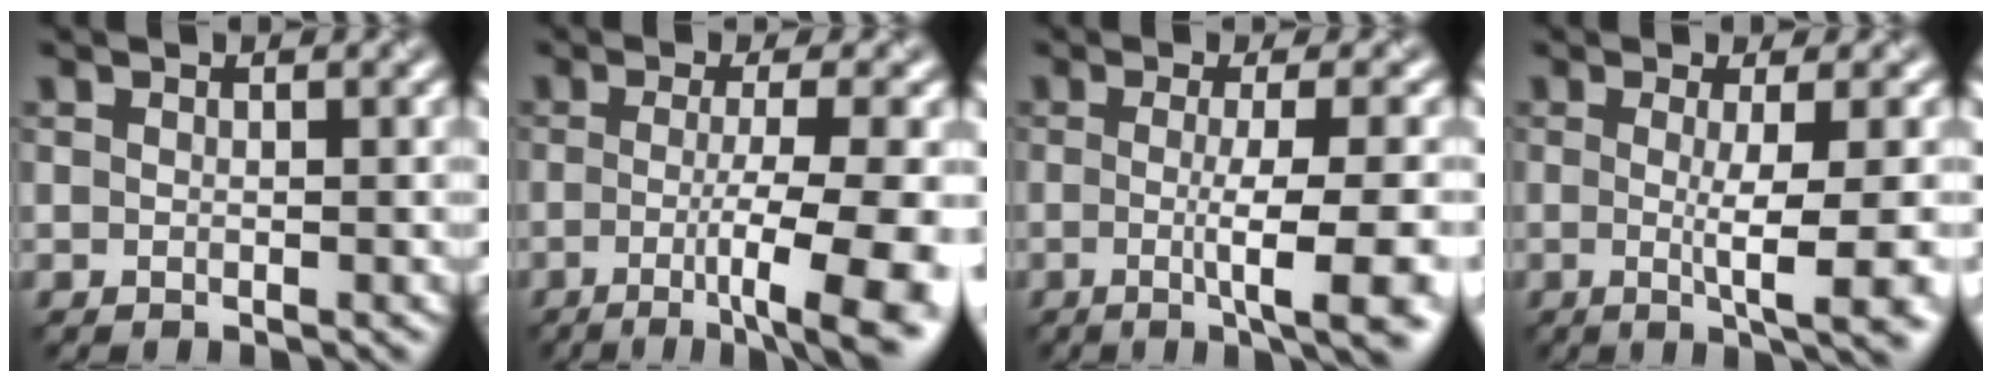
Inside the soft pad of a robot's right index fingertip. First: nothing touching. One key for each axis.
{"total": 9.3, "fx": -2.5, "fy": 2.1, "fz": 8.7, "tx": -0.117, "ty": -0.012, "tz": -0.039}
{"total": 8.6, "fx": -2.1, "fy": 2.2, "fz": 8.1, "tx": -0.093, "ty": -0.018, "tz": -0.031}
{"total": 7.0, "fx": -1.1, "fy": 1.6, "fz": 6.8, "tx": -0.089, "ty": -0.011, "tz": -0.015}